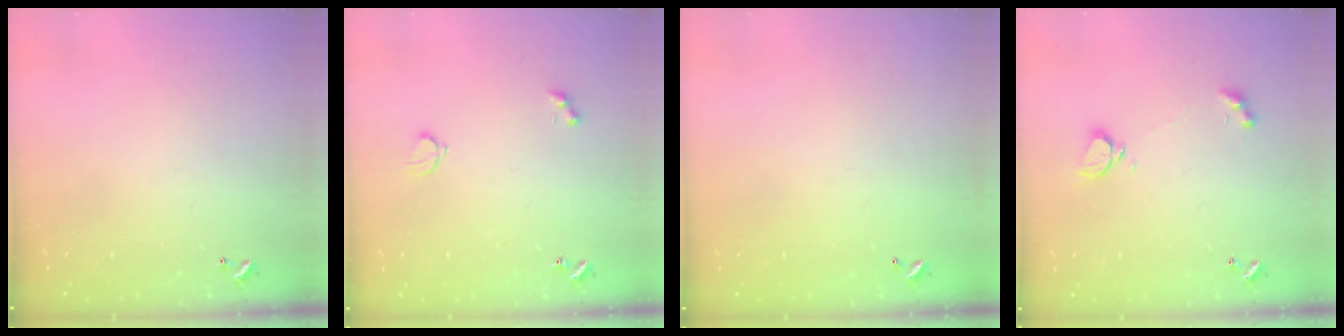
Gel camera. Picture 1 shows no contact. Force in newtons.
{"total": 3.3, "press": 3.2, "slide": 1.0}
{"total": 2.8, "press": 2.8, "slide": 0.1}
{"total": 1.9, "press": 1.9, "slide": 0.5}